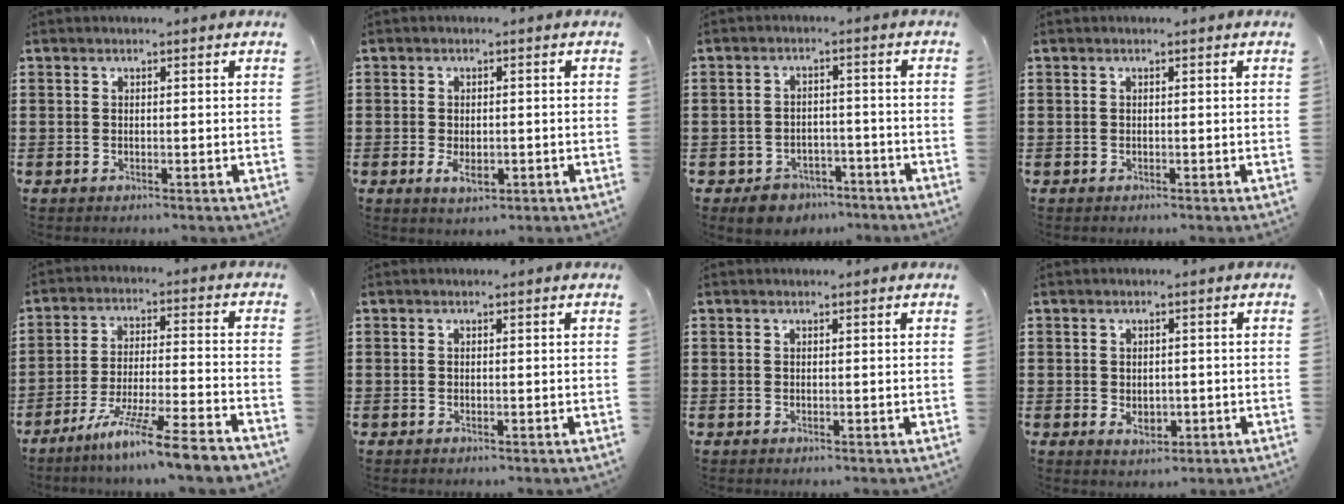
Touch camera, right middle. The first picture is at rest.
{"total": 2.8, "force": [-0.7, 1.3, 2.4], "torque": [-0.044, -0.007, -0.015]}
{"total": 3.7, "force": [-3.4, 1.4, 0.2], "torque": [-0.009, 0.011, -0.068]}
{"total": 0.0}
{"total": 9.8, "force": [-8.2, -0.9, 5.3], "torque": [-0.096, -0.002, -0.161]}
{"total": 0.0}
{"total": 0.0}
{"total": 2.5, "force": [-0.6, 1.5, 1.9], "torque": [-0.020, -0.007, -0.013]}